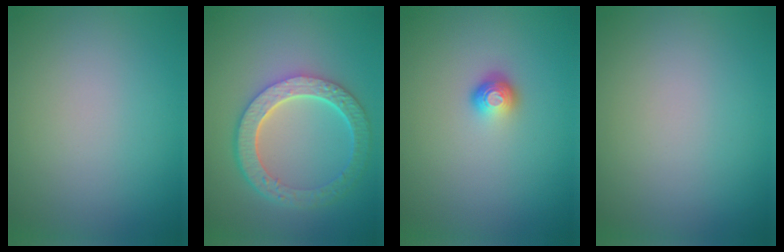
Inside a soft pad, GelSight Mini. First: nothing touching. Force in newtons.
{"total": 6.0, "press": 4.5, "slide": 4.0}
{"total": 1.7, "press": 1.2, "slide": 1.3}
{"total": 0.0}